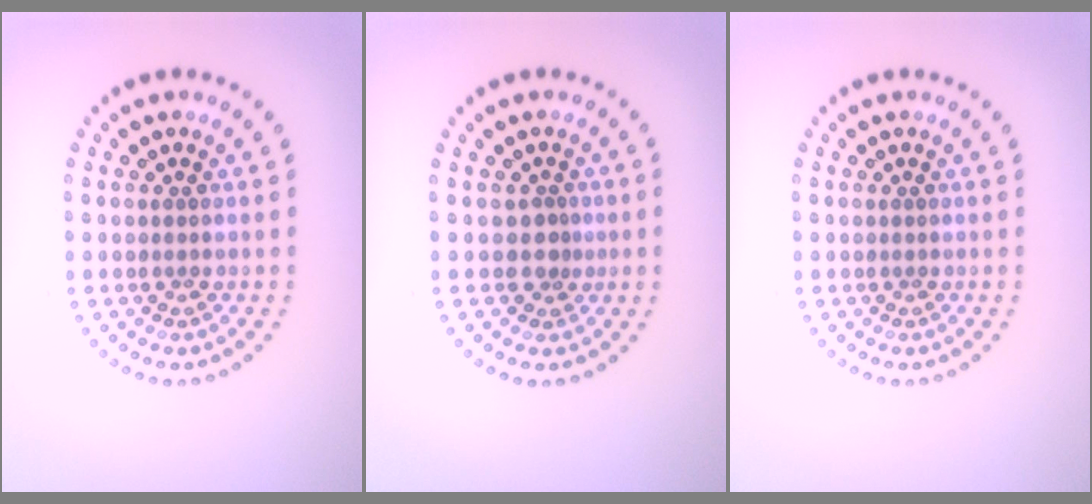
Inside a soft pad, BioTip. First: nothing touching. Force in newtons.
{"total": 1.3, "press": 0.9, "slide": 0.9}
{"total": 0.0}